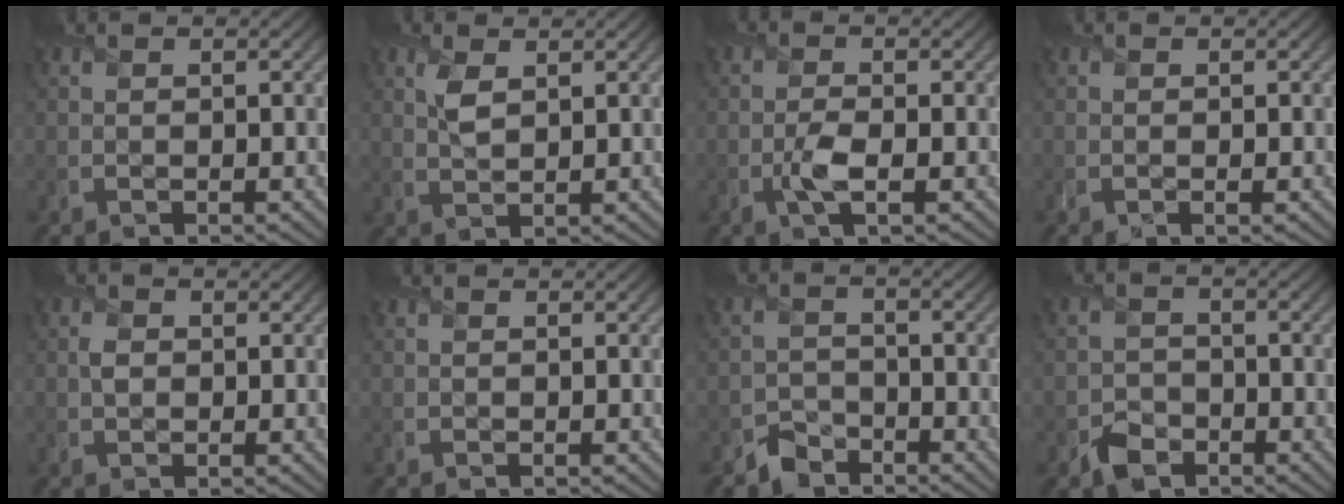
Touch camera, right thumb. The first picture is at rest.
{"total": 2.3, "force": [1.1, 1.1, 1.7], "torque": [-0.044, 0.000, 0.025]}
{"total": 2.4, "force": [-0.8, 1.0, 2.1], "torque": [-0.047, -0.002, -0.019]}
{"total": 0.6, "force": [-0.3, 0.2, 0.5], "torque": [-0.009, -0.005, -0.004]}
{"total": 1.0, "force": [0.3, 0.9, 0.2], "torque": [-0.004, 0.002, 0.002]}
{"total": 0.0}
{"total": 2.9, "force": [-2.4, 1.6, 0.2], "torque": [0.005, 0.007, -0.056]}
{"total": 3.3, "force": [-2.2, 2.3, 0.7], "torque": [-0.006, -0.001, -0.051]}